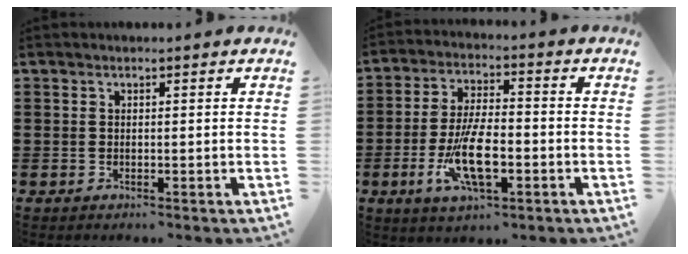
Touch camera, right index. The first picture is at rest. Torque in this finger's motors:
{"motor_torque": [1.84, 0.30, 0.45, 0.21]}